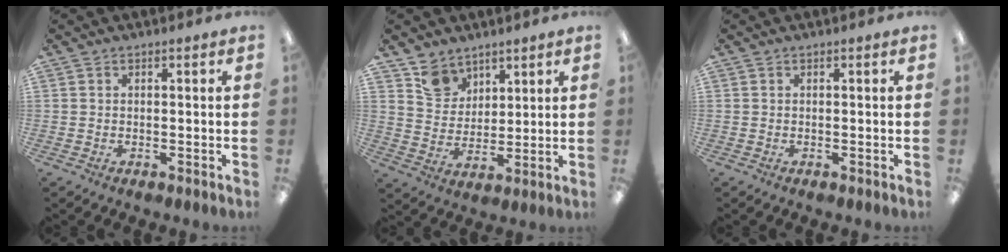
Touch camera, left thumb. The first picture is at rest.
{"total": 8.9, "force": [6.1, 6.3, 1.3], "torque": [-0.029, -0.033, 0.119]}
{"total": 0.0}